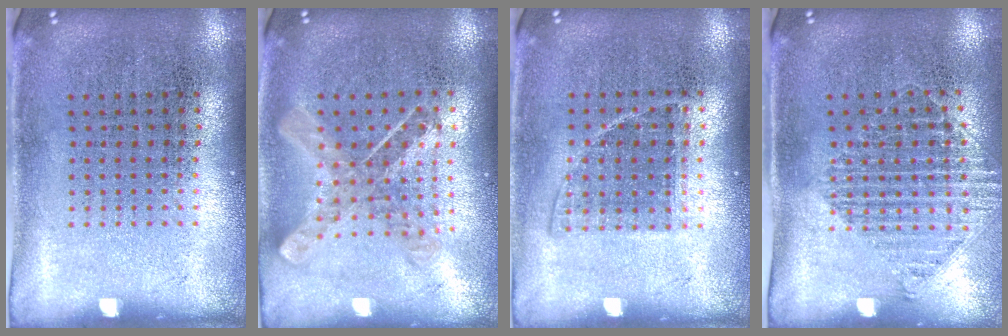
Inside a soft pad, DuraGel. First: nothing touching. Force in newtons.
{"total": 0.9, "press": 0.8, "slide": 0.2}
{"total": 0.8, "press": 0.7, "slide": 0.4}
{"total": 1.3, "press": 1.1, "slide": 0.7}